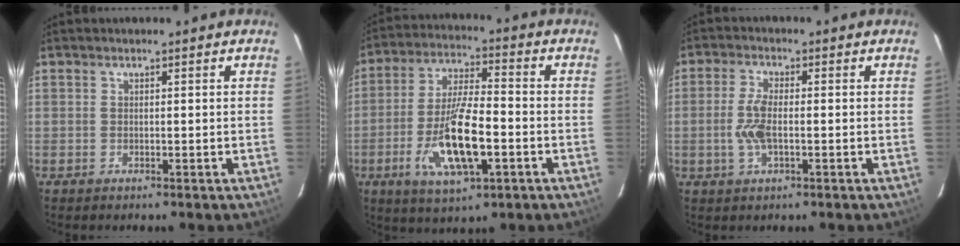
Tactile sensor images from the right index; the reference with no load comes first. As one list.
[{"total": 14.4, "force": [-4.7, 4.6, 12.8], "torque": [-0.261, -0.010, -0.082]}, {"total": 5.5, "force": [-1.0, 2.0, 5.0], "torque": [-0.108, 0.001, -0.021]}]